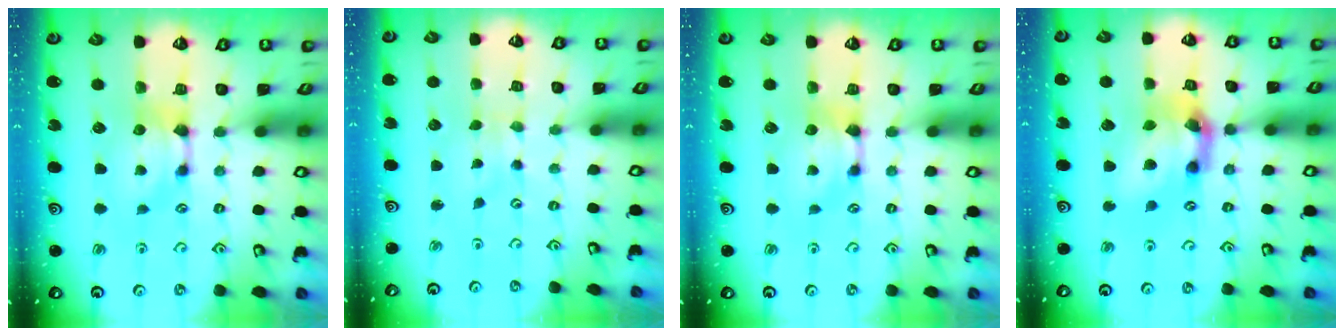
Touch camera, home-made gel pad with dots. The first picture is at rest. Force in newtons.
{"total": 3.8, "press": 3.8, "slide": 0.2}
{"total": 0.0}
{"total": 8.2, "press": 7.9, "slide": 2.3}